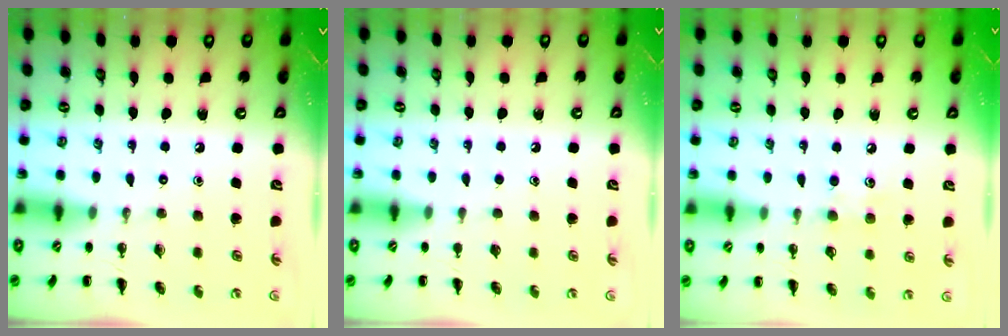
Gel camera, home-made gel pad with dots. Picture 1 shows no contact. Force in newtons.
{"total": 0.8, "press": 0.8, "slide": 0.1}
{"total": 6.1, "press": 5.9, "slide": 1.5}